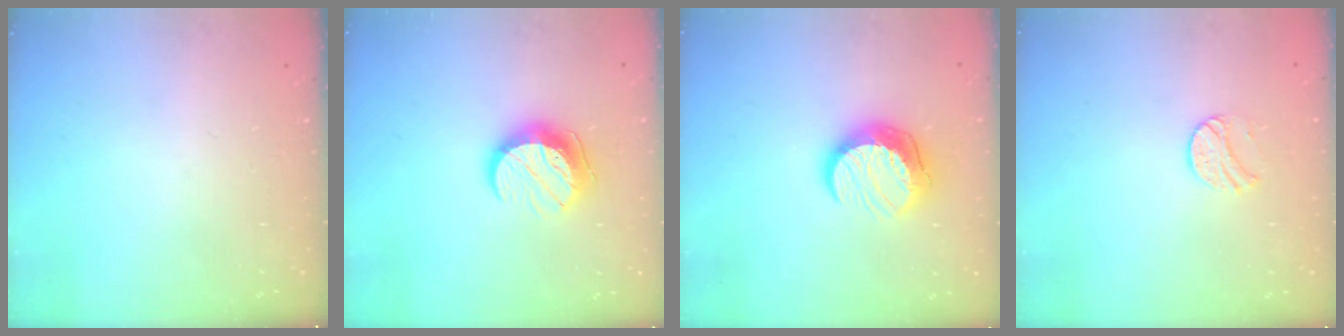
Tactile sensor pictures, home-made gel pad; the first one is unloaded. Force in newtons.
{"total": 10.7, "press": 10.7, "slide": 0.5}
{"total": 11.8, "press": 11.8, "slide": 1.0}
{"total": 8.3, "press": 8.3, "slide": 0.3}